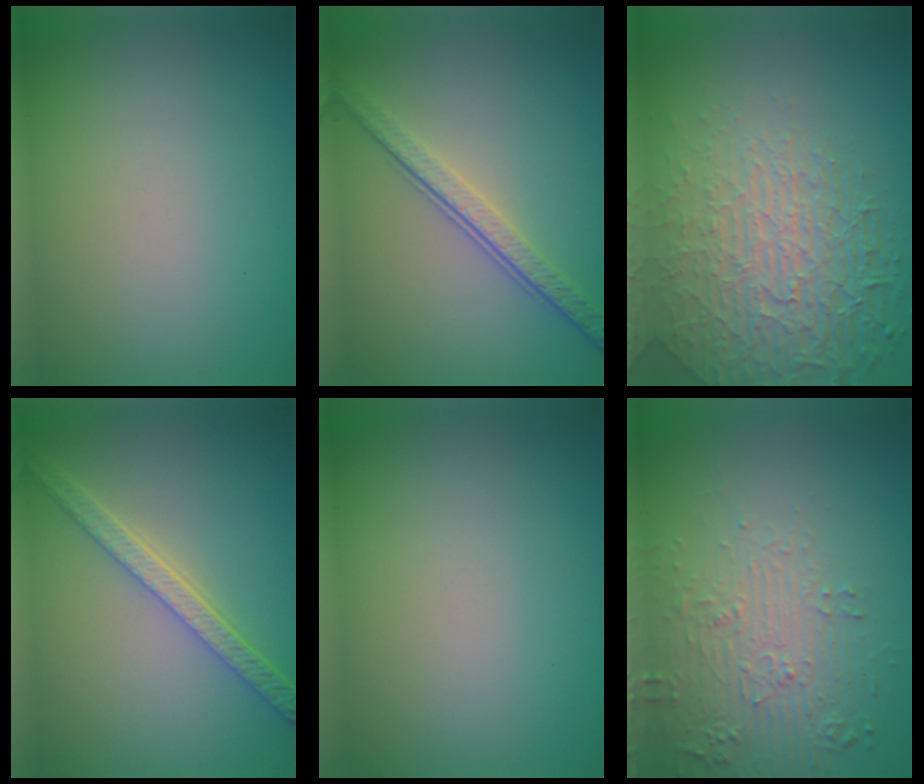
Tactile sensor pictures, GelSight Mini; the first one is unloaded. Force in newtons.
{"total": 4.3, "press": 3.0, "slide": 3.1}
{"total": 8.4, "press": 5.7, "slide": 6.2}
{"total": 4.4, "press": 3.5, "slide": 2.7}
{"total": 0.0}
{"total": 5.7, "press": 3.8, "slide": 4.2}